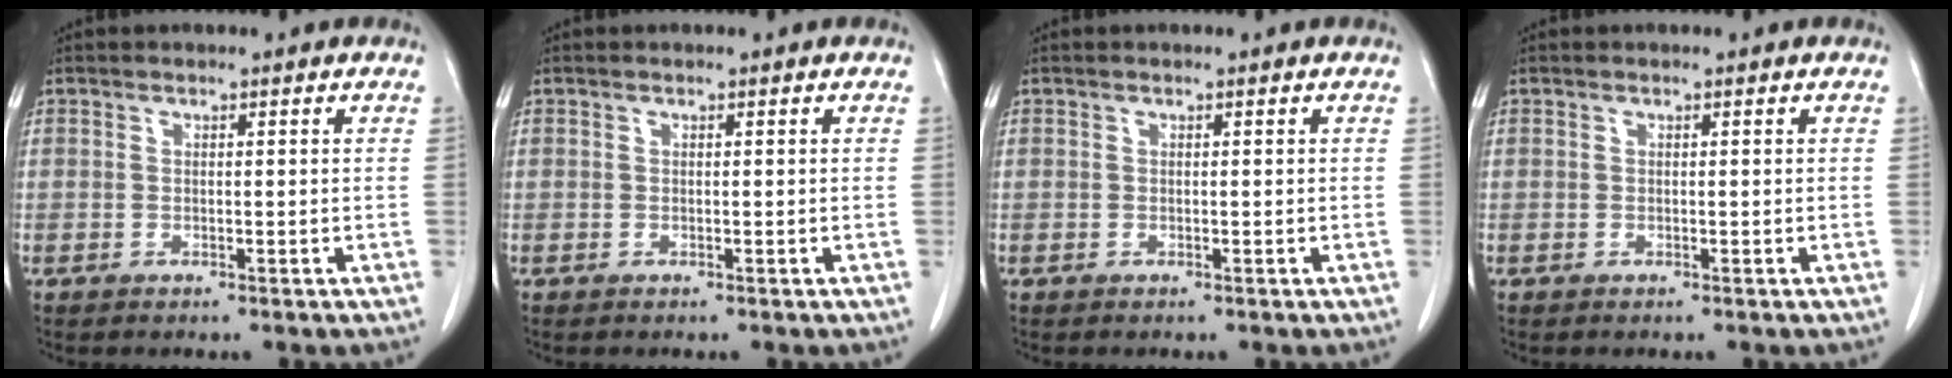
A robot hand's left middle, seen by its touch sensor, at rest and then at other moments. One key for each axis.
{"total": 0.0}
{"total": 0.0}
{"total": 0.0}